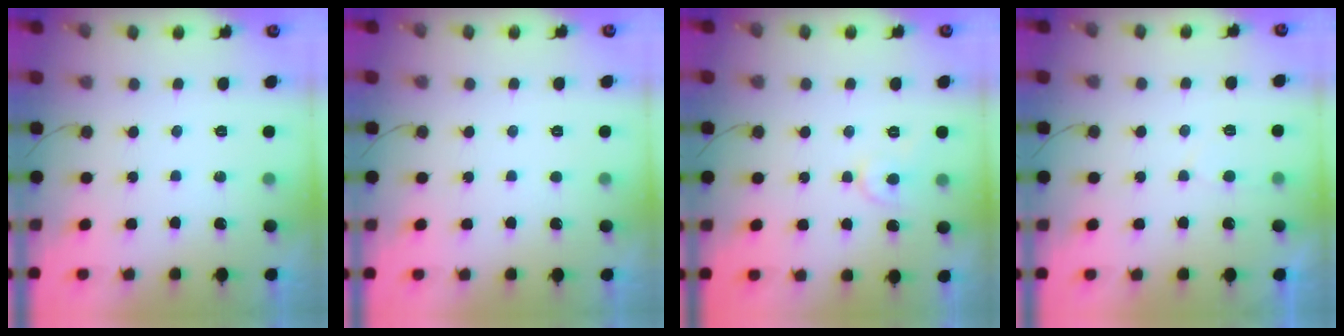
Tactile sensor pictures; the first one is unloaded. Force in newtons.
{"total": 1.6, "press": 1.6, "slide": 0.1}
{"total": 5.2, "press": 5.1, "slide": 0.7}
{"total": 2.3, "press": 2.3, "slide": 0.2}